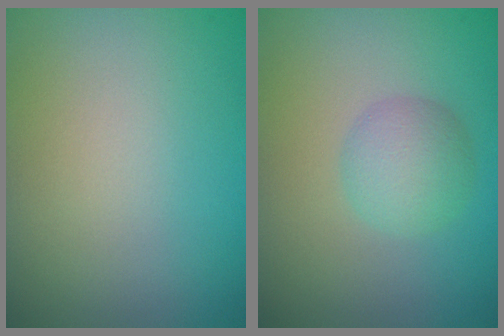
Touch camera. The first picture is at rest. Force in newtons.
{"total": 2.9, "press": 2.9, "slide": 0.0}